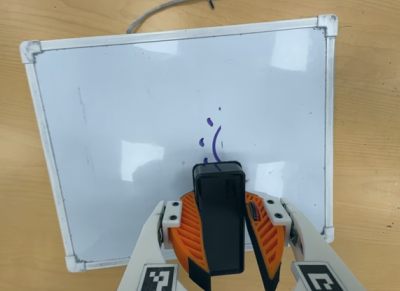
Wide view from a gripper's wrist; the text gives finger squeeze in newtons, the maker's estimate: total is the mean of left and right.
{"total": 11.7, "left": 11.9, "right": 11.5}